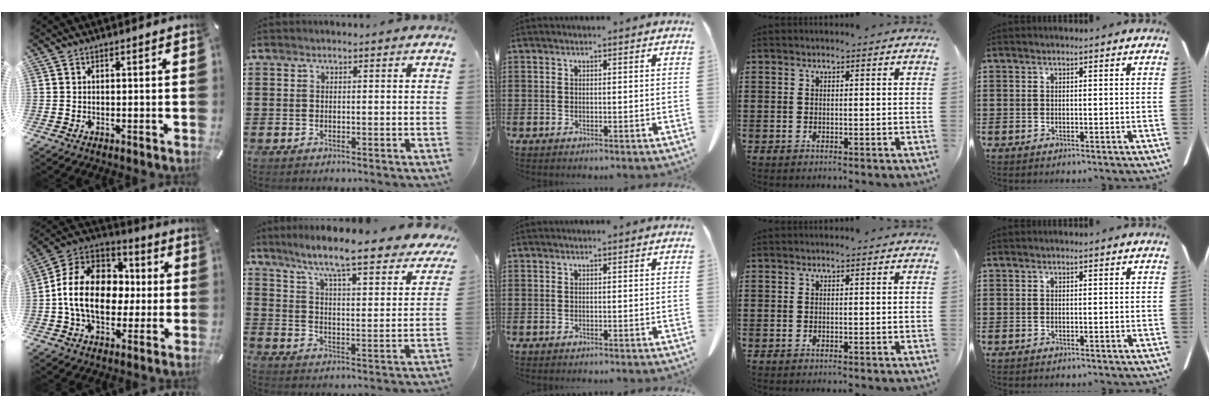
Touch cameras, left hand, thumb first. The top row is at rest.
{"thumb": {"total": 17.4, "force": [-1.2, 13.5, 10.8], "torque": [-0.218, 0.012, -0.021]}, "index": {"total": 7.5, "force": [6.4, -0.7, 3.9], "torque": [-0.096, -0.058, 0.097]}}